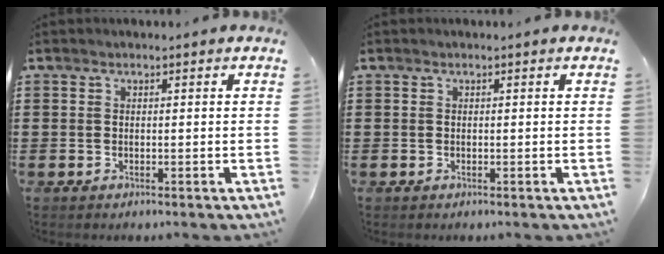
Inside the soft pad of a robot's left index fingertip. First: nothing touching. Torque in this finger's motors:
{"motor_torque": [0.00, 0.01, 0.00, 0.00]}